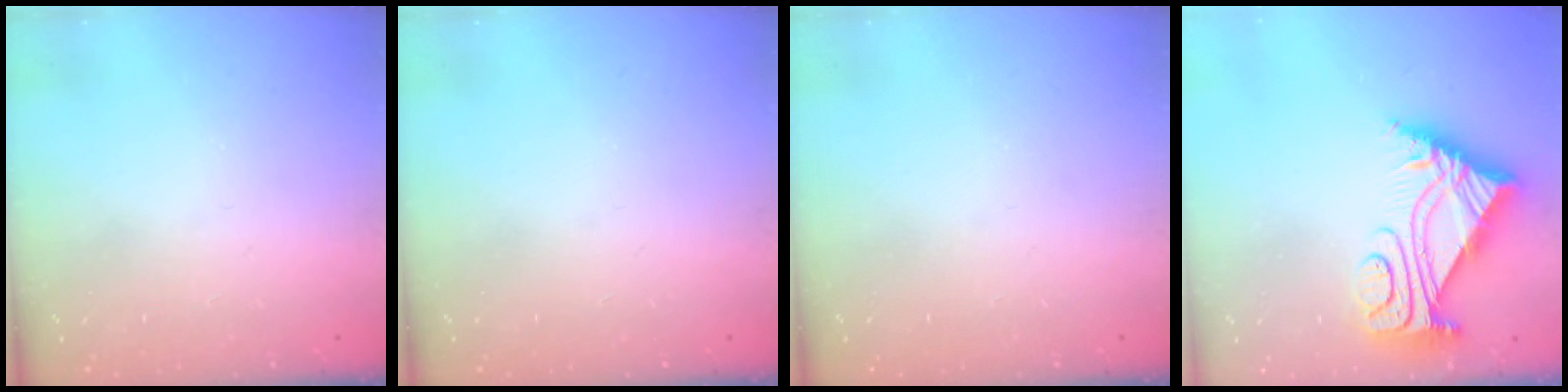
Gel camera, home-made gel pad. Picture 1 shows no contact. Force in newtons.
{"total": 0.0}
{"total": 0.0}
{"total": 8.2, "press": 8.2, "slide": 0.8}